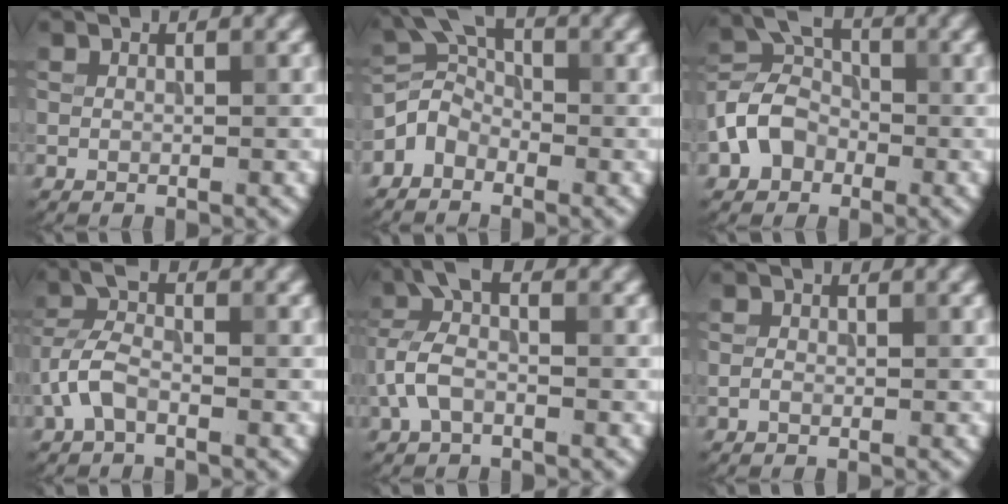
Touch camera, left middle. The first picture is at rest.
{"total": 3.1, "force": [-2.0, 2.0, 1.2], "torque": [-0.023, 0.010, -0.054]}
{"total": 5.0, "force": [-2.1, 3.7, 2.5], "torque": [-0.048, 0.008, -0.053]}
{"total": 3.5, "force": [-1.6, 1.6, 2.7], "torque": [-0.066, 0.010, -0.044]}
{"total": 4.2, "force": [-0.9, 2.1, 3.5], "torque": [-0.083, 0.018, -0.032]}
{"total": 0.8, "force": [-0.3, 0.5, 0.5], "torque": [-0.011, 0.001, -0.008]}